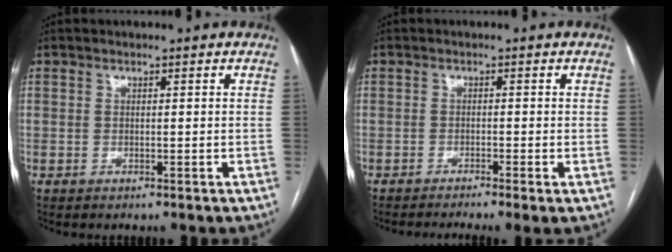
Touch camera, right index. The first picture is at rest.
{"total": 4.4, "force": [-3.1, 0.0, 3.2], "torque": [-0.047, -0.005, -0.050]}